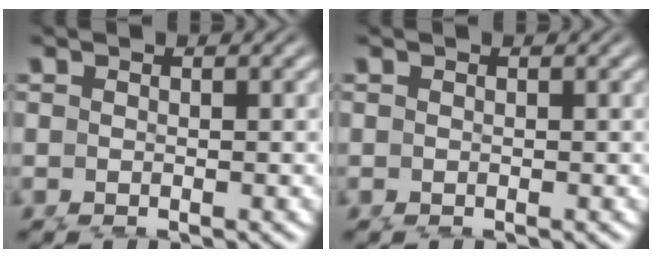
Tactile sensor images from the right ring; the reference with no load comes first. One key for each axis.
{"total": 0.0}